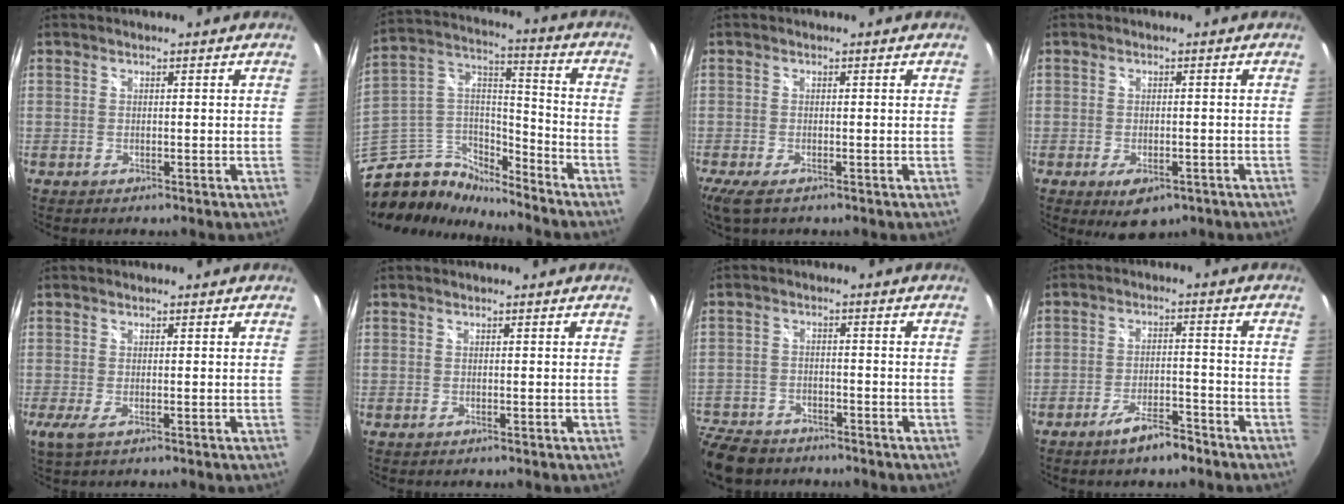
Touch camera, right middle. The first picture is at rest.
{"total": 14.5, "force": [-12.2, 6.0, 5.0], "torque": [-0.125, 0.031, -0.227]}
{"total": 4.1, "force": [-2.6, 1.1, 2.9], "torque": [-0.060, -0.020, -0.042]}
{"total": 5.0, "force": [-2.7, 2.7, 3.3], "torque": [-0.058, -0.014, -0.036]}
{"total": 2.0, "force": [-0.6, 0.2, 1.9], "torque": [-0.038, -0.008, -0.009]}
{"total": 0.0}
{"total": 13.4, "force": [-10.2, 7.3, 4.6], "torque": [-0.152, -0.005, -0.178]}
{"total": 6.2, "force": [-4.7, 1.5, 3.7], "torque": [-0.076, 0.003, -0.074]}